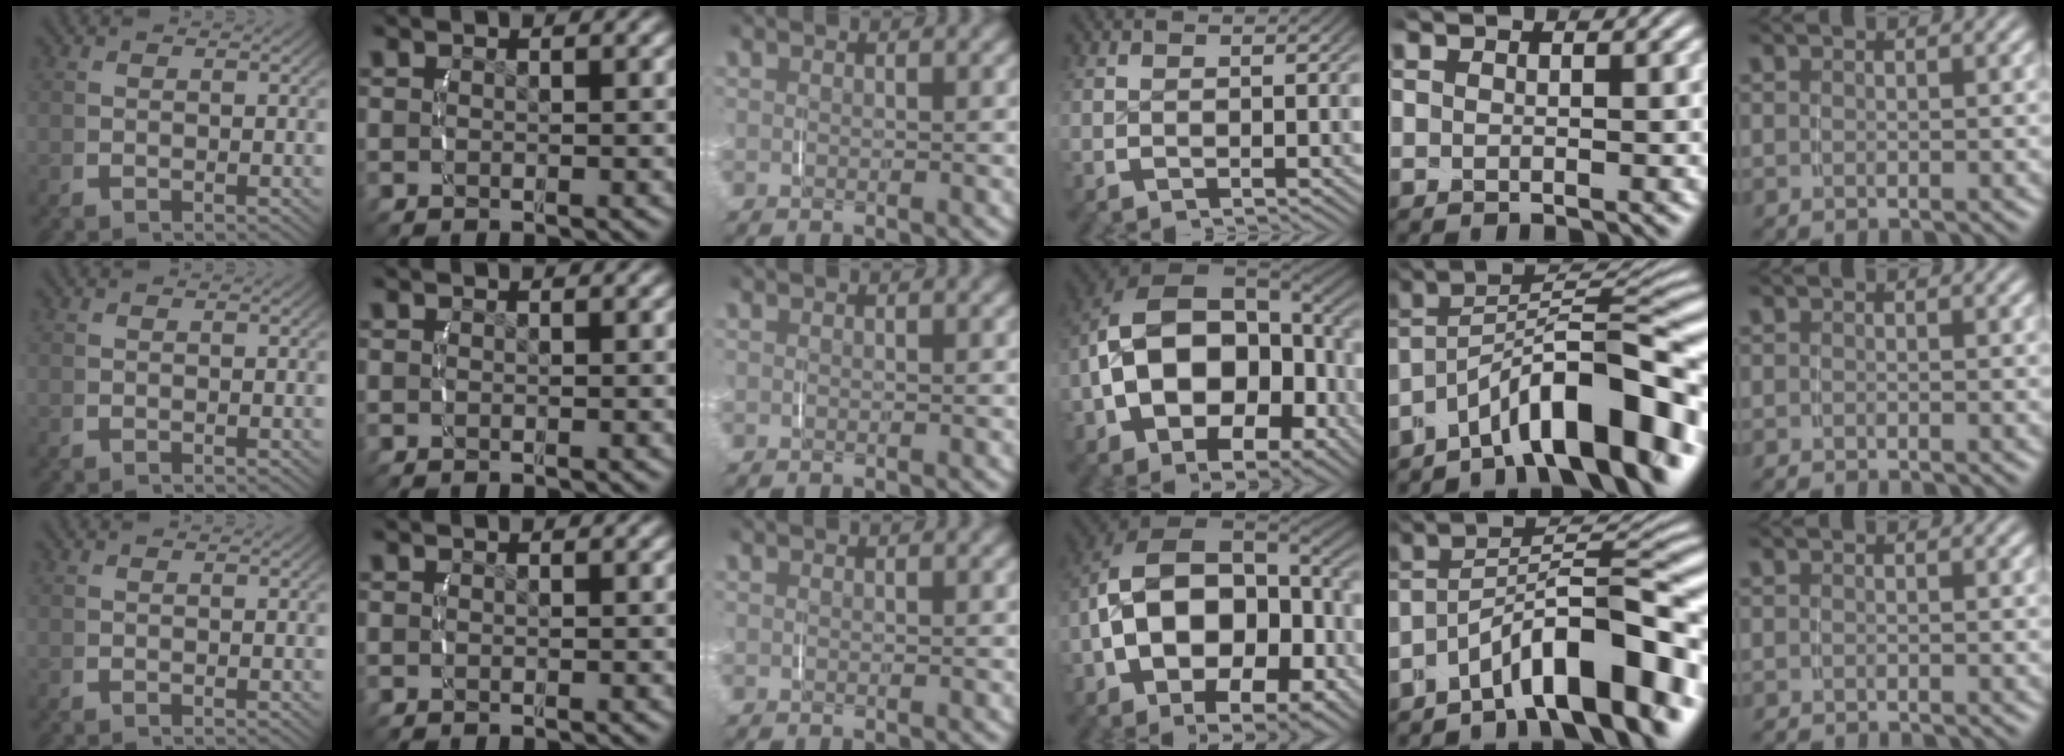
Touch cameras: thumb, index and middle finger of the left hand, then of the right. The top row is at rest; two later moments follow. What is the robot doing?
{"motion": "grasp_and_lifting", "object": "velcro strap"}